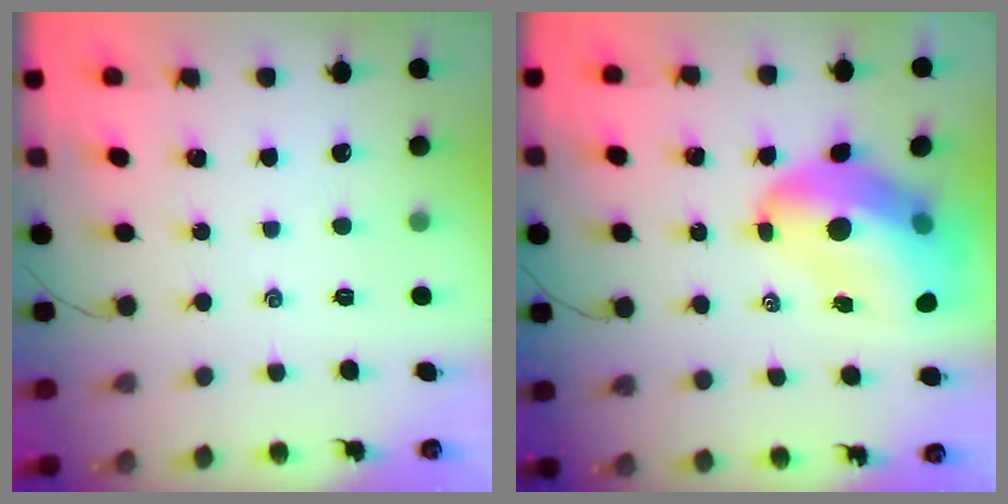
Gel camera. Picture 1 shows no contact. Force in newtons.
{"total": 16.6, "press": 16.0, "slide": 4.6}